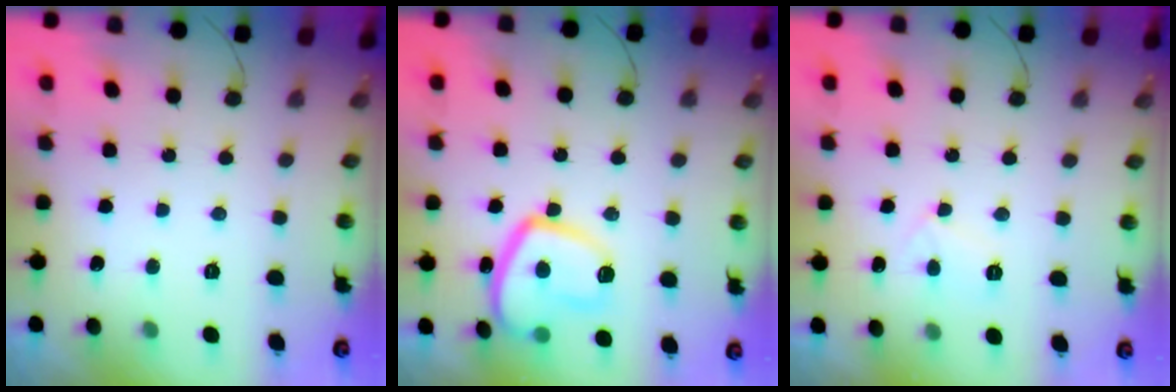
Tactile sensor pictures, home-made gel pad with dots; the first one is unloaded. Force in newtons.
{"total": 14.8, "press": 14.7, "slide": 1.7}
{"total": 5.2, "press": 5.2, "slide": 0.4}